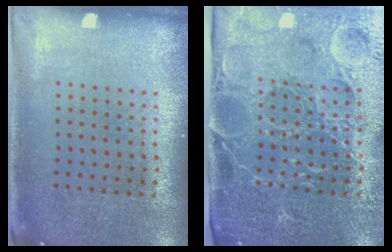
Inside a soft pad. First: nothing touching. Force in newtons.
{"total": 4.8, "press": 4.2, "slide": 2.1}